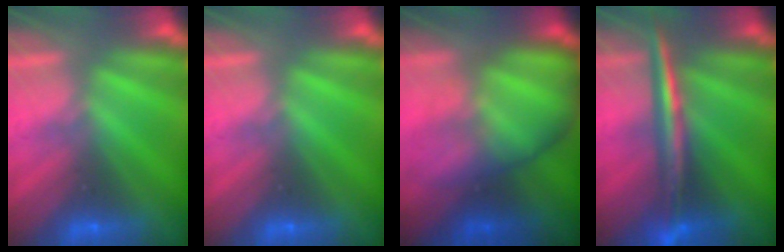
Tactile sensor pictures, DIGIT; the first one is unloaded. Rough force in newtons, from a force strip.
{"total": 0.0}
{"total": 6.1}
{"total": 2.9}